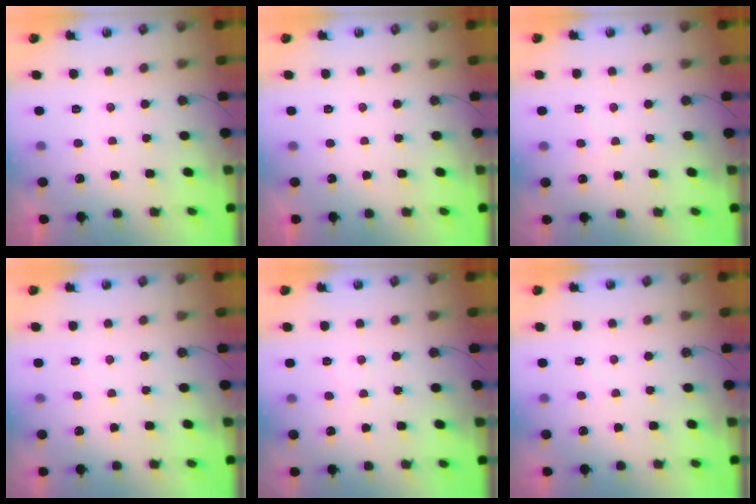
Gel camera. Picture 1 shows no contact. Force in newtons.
{"total": 0.0}
{"total": 3.2, "press": 3.1, "slide": 0.5}
{"total": 4.1, "press": 4.1, "slide": 0.7}
{"total": 5.5, "press": 5.5, "slide": 0.9}
{"total": 4.3, "press": 4.3, "slide": 0.7}